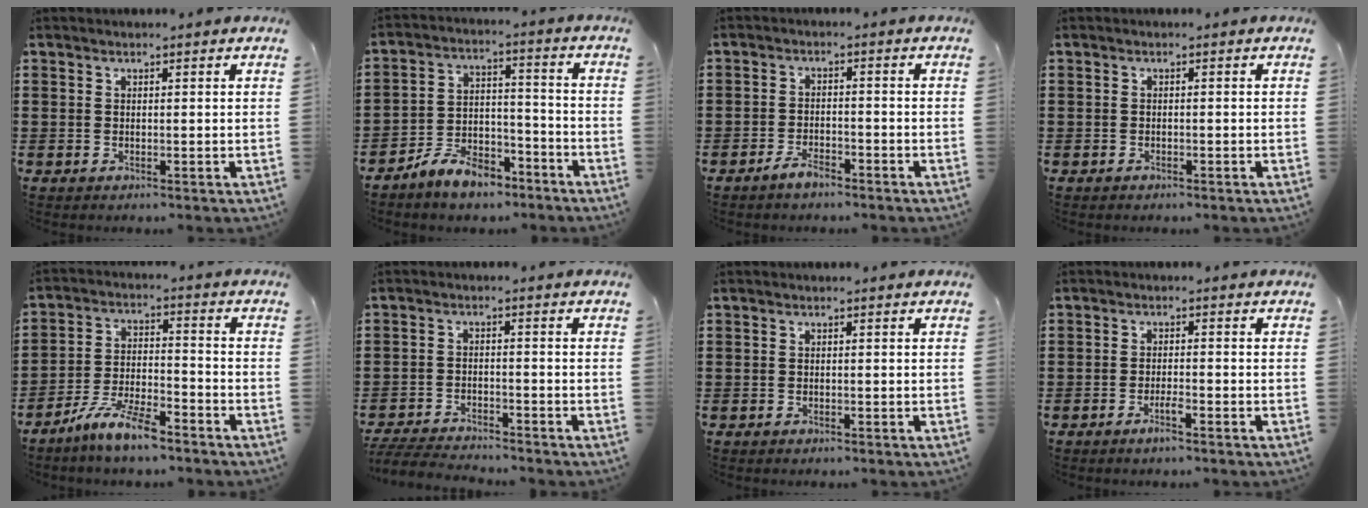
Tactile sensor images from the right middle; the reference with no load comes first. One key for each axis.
{"total": 7.7, "fx": -6.8, "fy": 2.6, "fz": 2.3, "tx": -0.043, "ty": 0.020, "tz": -0.133}
{"total": 3.2, "fx": -2.8, "fy": 1.0, "fz": 1.2, "tx": -0.028, "ty": 0.003, "tz": -0.056}
{"total": 0.9, "fx": -0.8, "fy": 0.4, "fz": 0.0, "tx": -0.001, "ty": -0.001, "tz": -0.018}
{"total": 8.3, "fx": -6.9, "fy": 1.4, "fz": 4.3, "tx": -0.097, "ty": 0.000, "tz": -0.135}
{"total": 4.7, "fx": -4.6, "fy": 0.5, "fz": 0.6, "tx": -0.023, "ty": -0.002, "tz": -0.098}
{"total": 0.7, "fx": -0.7, "fy": 0.3, "fz": 0.0, "tx": -0.001, "ty": -0.002, "tz": -0.014}
{"total": 2.3, "fx": -1.5, "fy": 0.2, "fz": 1.7, "tx": -0.031, "ty": -0.003, "tz": -0.026}